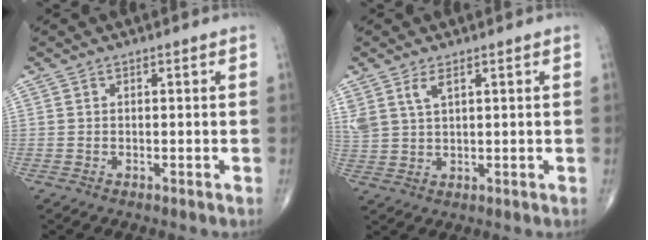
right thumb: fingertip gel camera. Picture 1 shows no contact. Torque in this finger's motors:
{"motor_torque": [0.02, 0.05, 0.42, 0.38, 0.01]}